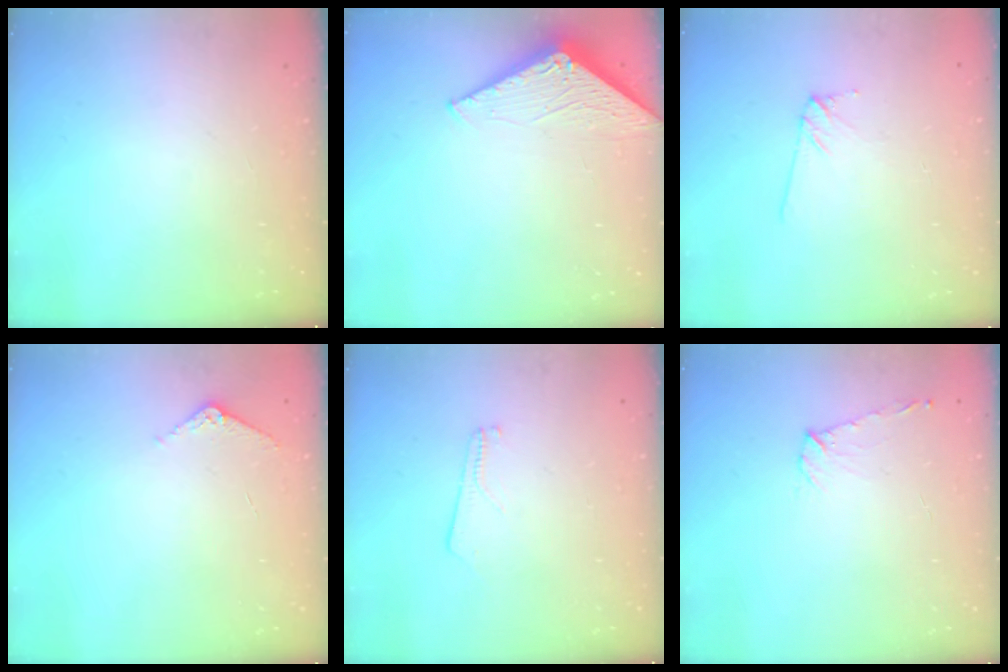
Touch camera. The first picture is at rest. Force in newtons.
{"total": 2.9, "press": 2.9, "slide": 0.3}
{"total": 5.2, "press": 5.2, "slide": 0.6}
{"total": 3.7, "press": 3.7, "slide": 0.4}
{"total": 2.6, "press": 2.6, "slide": 0.3}
{"total": 6.6, "press": 6.6, "slide": 0.6}